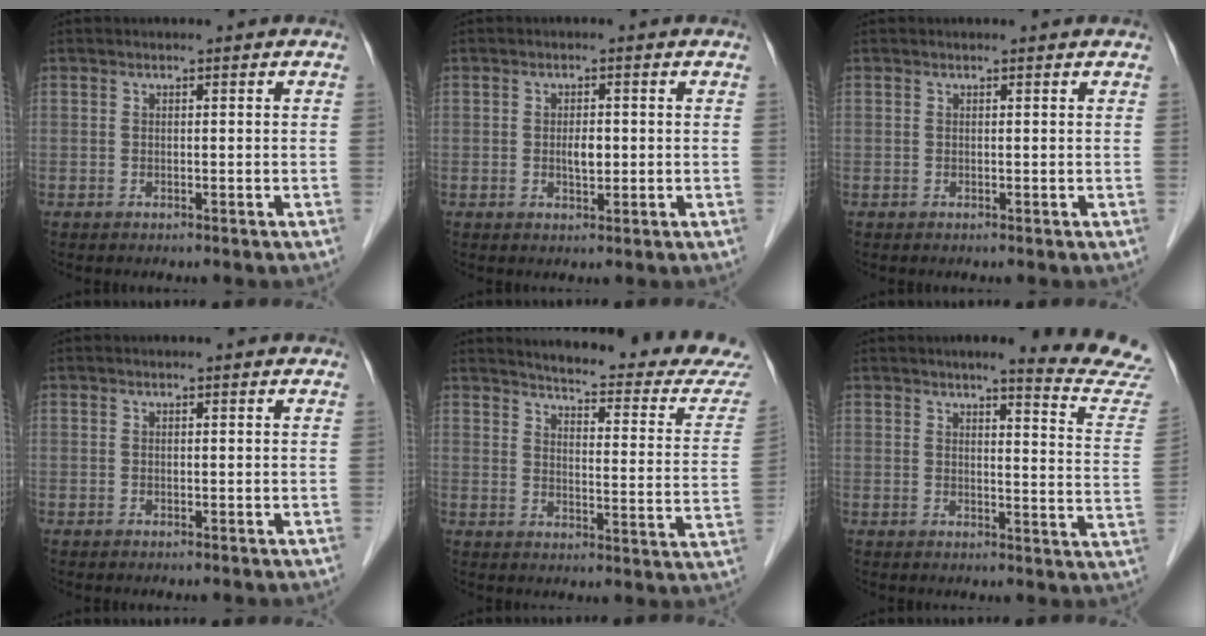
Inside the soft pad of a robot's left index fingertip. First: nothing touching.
{"total": 2.3, "force": [-0.1, 1.0, 2.0], "torque": [-0.038, 0.000, 0.000]}
{"total": 0.9, "force": [0.9, 0.0, 0.1], "torque": [-0.010, 0.004, 0.007]}
{"total": 0.0}
{"total": 20.9, "force": [19.9, 1.0, 6.0], "torque": [-0.079, -0.096, 0.227]}
{"total": 12.8, "force": [12.2, -1.1, 3.5], "torque": [-0.035, -0.087, 0.122]}